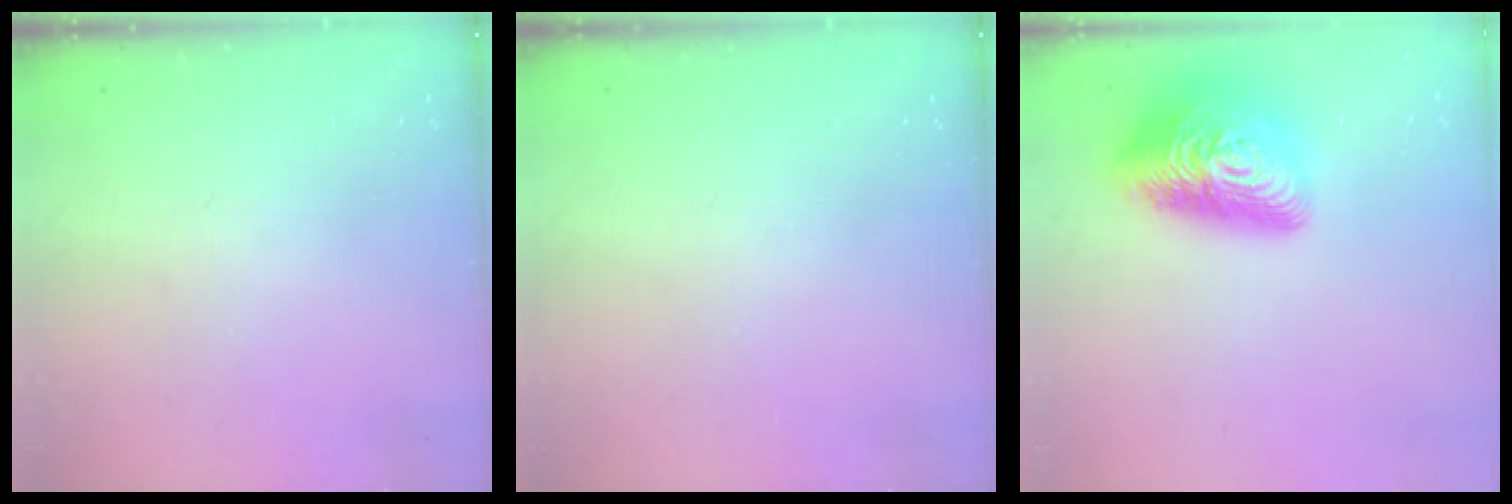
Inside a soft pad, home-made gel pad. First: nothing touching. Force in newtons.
{"total": 0.0}
{"total": 23.6, "press": 23.6, "slide": 0.9}